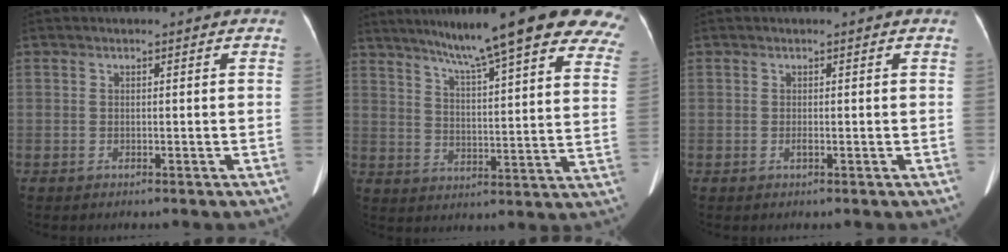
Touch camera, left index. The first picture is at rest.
{"total": 25.6, "force": [20.4, 2.1, 15.3], "torque": [-0.205, -0.016, 0.257]}
{"total": 0.5, "force": [-0.1, 0.0, 0.5], "torque": [-0.010, 0.000, -0.002]}